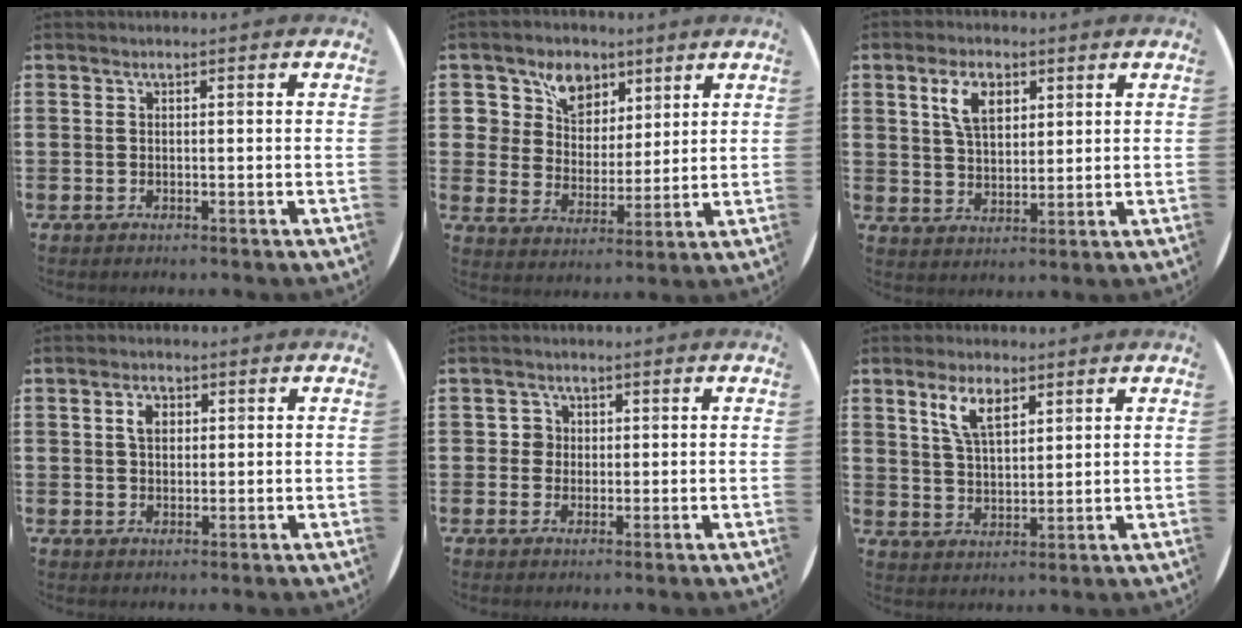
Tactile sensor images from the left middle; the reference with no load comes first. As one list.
[{"total": 7.6, "force": [5.2, 5.4, 1.4], "torque": [-0.050, -0.007, 0.094]}, {"total": 5.7, "force": [2.9, 3.1, 3.8], "torque": [-0.071, 0.005, 0.048]}, {"total": 2.6, "force": [1.0, 1.8, 1.7], "torque": [-0.020, 0.002, 0.015]}, {"total": 2.2, "force": [0.6, 2.1, 0.4], "torque": [-0.006, 0.008, 0.009]}, {"total": 5.8, "force": [3.6, 2.4, 3.9], "torque": [-0.078, 0.003, 0.062]}]